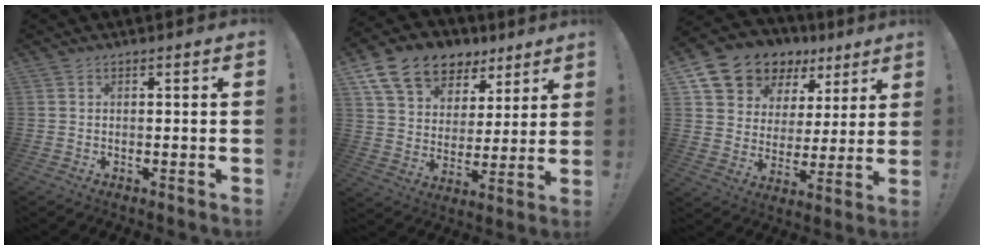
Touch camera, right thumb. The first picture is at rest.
{"total": 15.4, "force": [9.5, 10.2, 6.7], "torque": [-0.117, -0.051, 0.178]}
{"total": 13.2, "force": [9.6, 8.3, 3.7], "torque": [-0.079, -0.066, 0.187]}